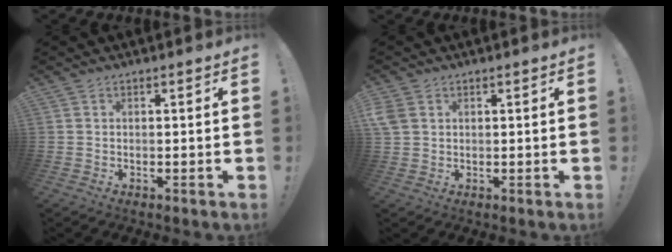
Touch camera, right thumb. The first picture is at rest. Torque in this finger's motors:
{"motor_torque": [-0.26, 0.25, 0.43, -0.15, 0.00]}